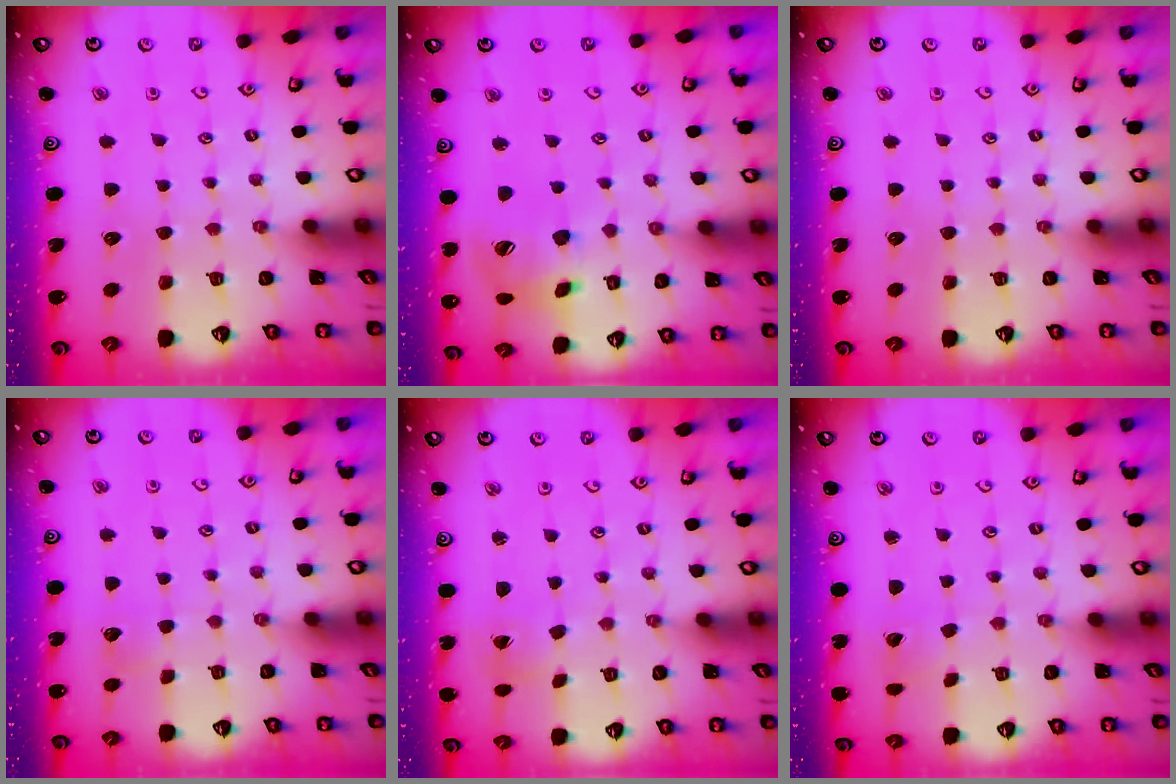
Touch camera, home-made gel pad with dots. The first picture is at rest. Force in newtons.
{"total": 14.4, "press": 14.3, "slide": 2.0}
{"total": 0.0}
{"total": 2.9, "press": 2.9, "slide": 0.4}
{"total": 1.8, "press": 1.8, "slide": 0.1}
{"total": 1.5, "press": 1.5, "slide": 0.2}